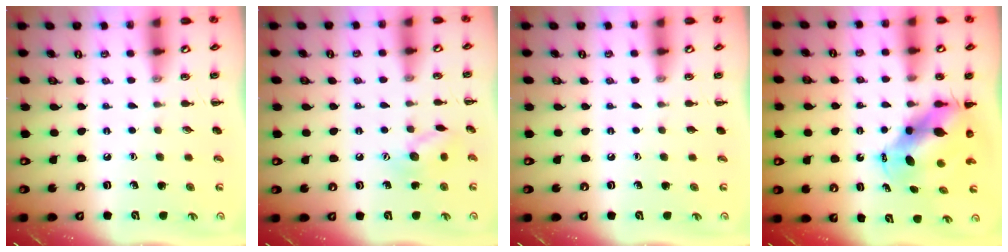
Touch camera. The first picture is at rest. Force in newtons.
{"total": 8.9, "press": 8.8, "slide": 1.0}
{"total": 0.0}
{"total": 7.2, "press": 7.0, "slide": 1.9}